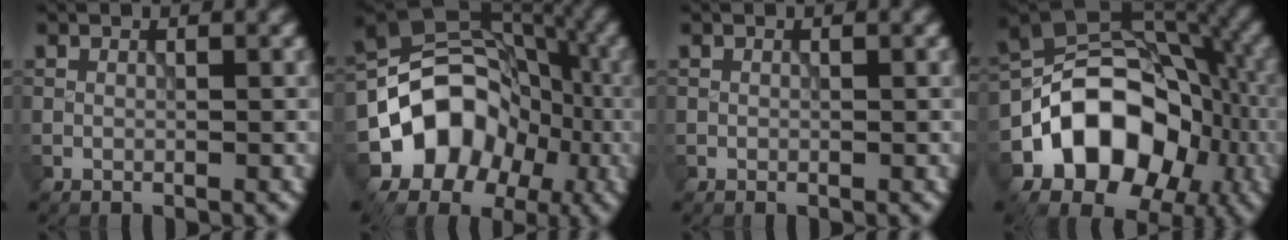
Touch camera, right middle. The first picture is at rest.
{"total": 9.3, "force": [-3.2, 7.6, 4.4], "torque": [-0.044, 0.012, -0.064]}
{"total": 0.0}
{"total": 11.4, "force": [-4.2, 8.4, 6.4], "torque": [-0.082, 0.009, -0.078]}